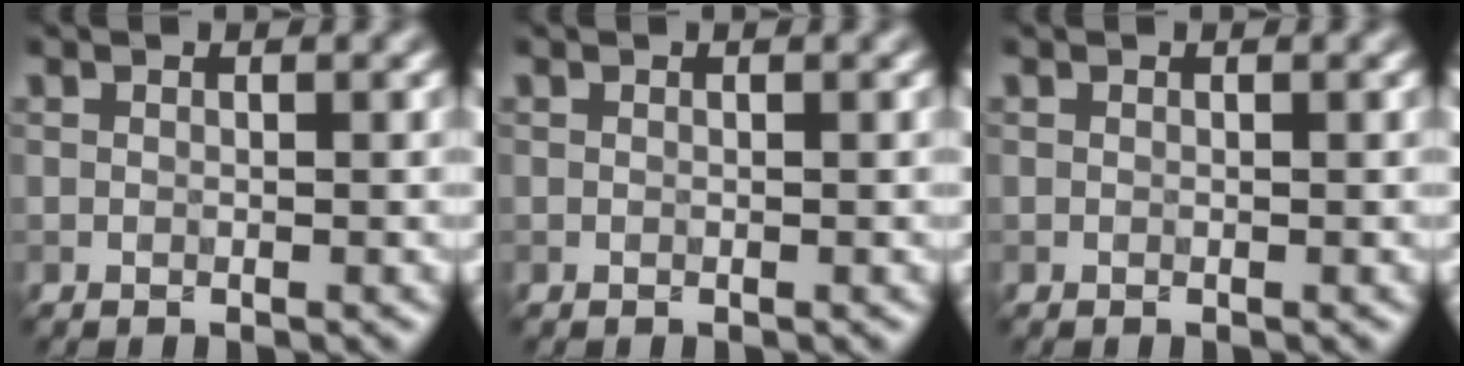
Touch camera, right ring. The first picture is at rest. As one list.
[{"total": 0.0}, {"total": 0.0}]